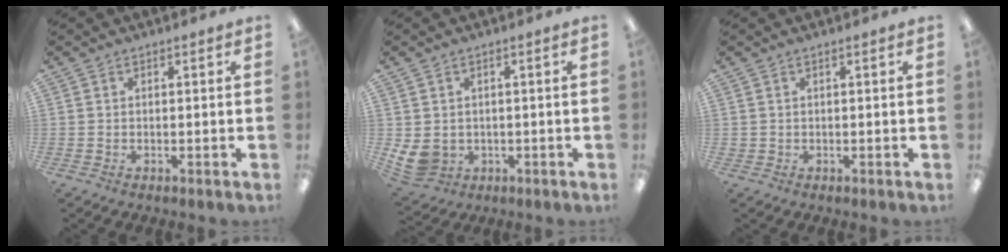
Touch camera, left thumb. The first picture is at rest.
{"total": 5.0, "force": [0.3, 4.5, 2.2], "torque": [-0.063, 0.005, 0.009]}
{"total": 0.5, "force": [0.2, 0.3, 0.3], "torque": [-0.007, 0.005, 0.003]}